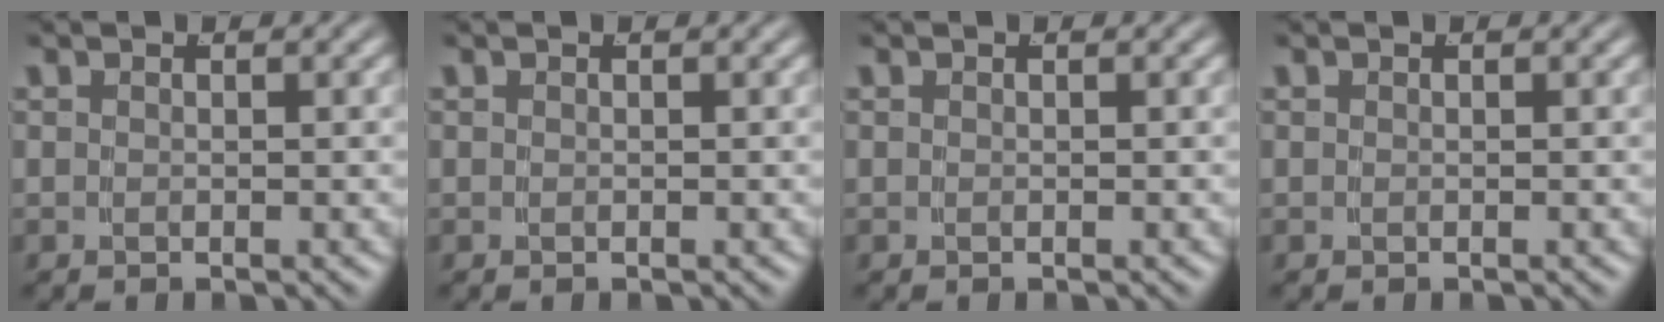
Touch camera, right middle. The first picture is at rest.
{"total": 0.0}
{"total": 0.0}
{"total": 0.0}